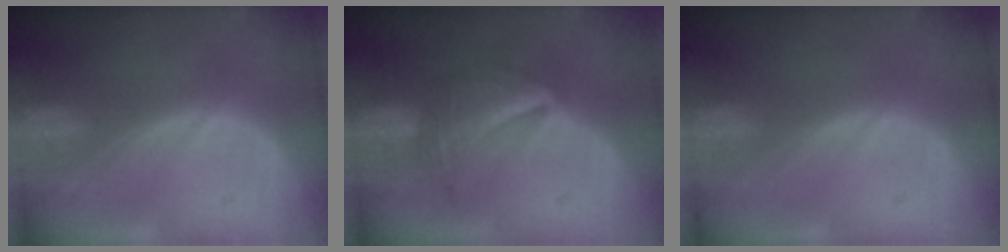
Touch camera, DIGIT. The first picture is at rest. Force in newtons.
{"total": 7.4, "press": 6.5, "slide": 3.6}
{"total": 0.0}